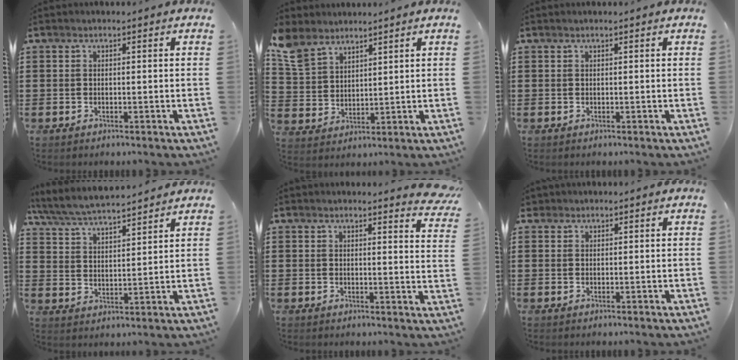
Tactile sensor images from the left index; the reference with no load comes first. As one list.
[{"total": 6.2, "force": [5.1, 3.0, 1.8], "torque": [-0.060, -0.003, 0.098]}, {"total": 0.0}, {"total": 5.8, "force": [5.5, 0.2, 1.9], "torque": [-0.059, -0.028, 0.096]}, {"total": 3.3, "force": [3.0, -0.4, 1.2], "torque": [-0.019, -0.018, 0.052]}, {"total": 1.0, "force": [0.8, 0.6, 0.1], "torque": [-0.005, 0.005, 0.015]}]